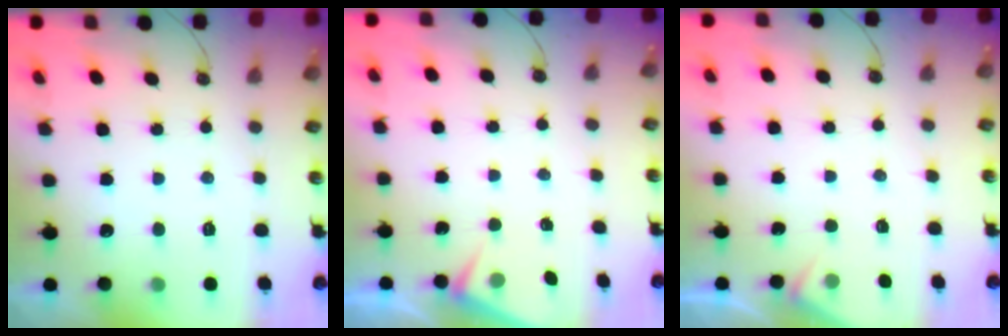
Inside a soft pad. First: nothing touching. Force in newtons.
{"total": 3.4, "press": 3.3, "slide": 0.6}
{"total": 3.5, "press": 3.5, "slide": 0.6}